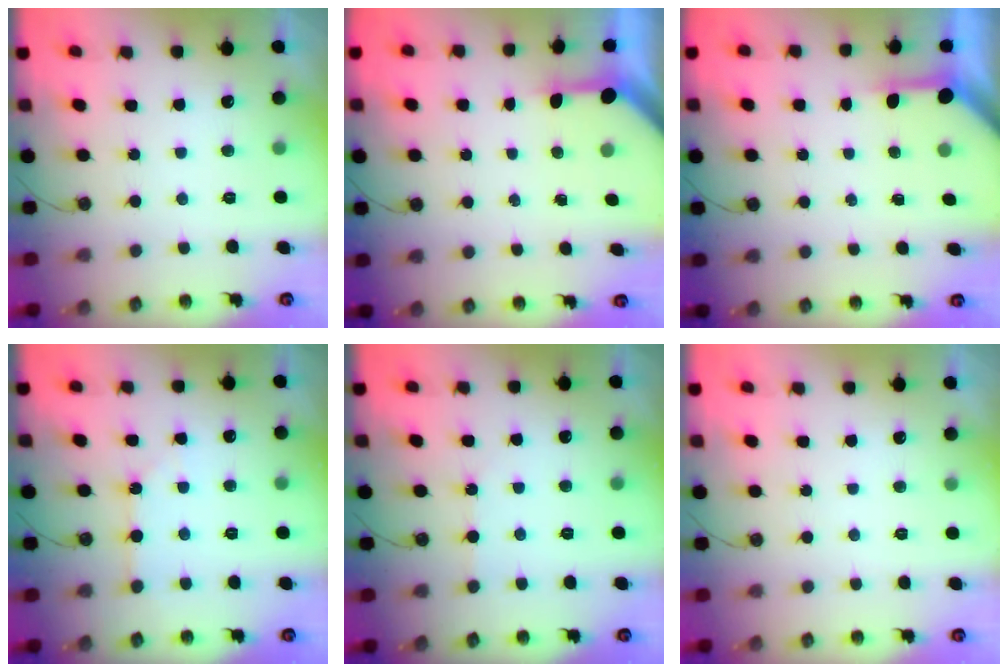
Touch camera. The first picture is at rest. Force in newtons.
{"total": 3.3, "press": 3.3, "slide": 0.4}
{"total": 3.4, "press": 3.3, "slide": 0.4}
{"total": 2.3, "press": 2.2, "slide": 0.4}
{"total": 1.3, "press": 1.2, "slide": 0.3}
{"total": 0.0}